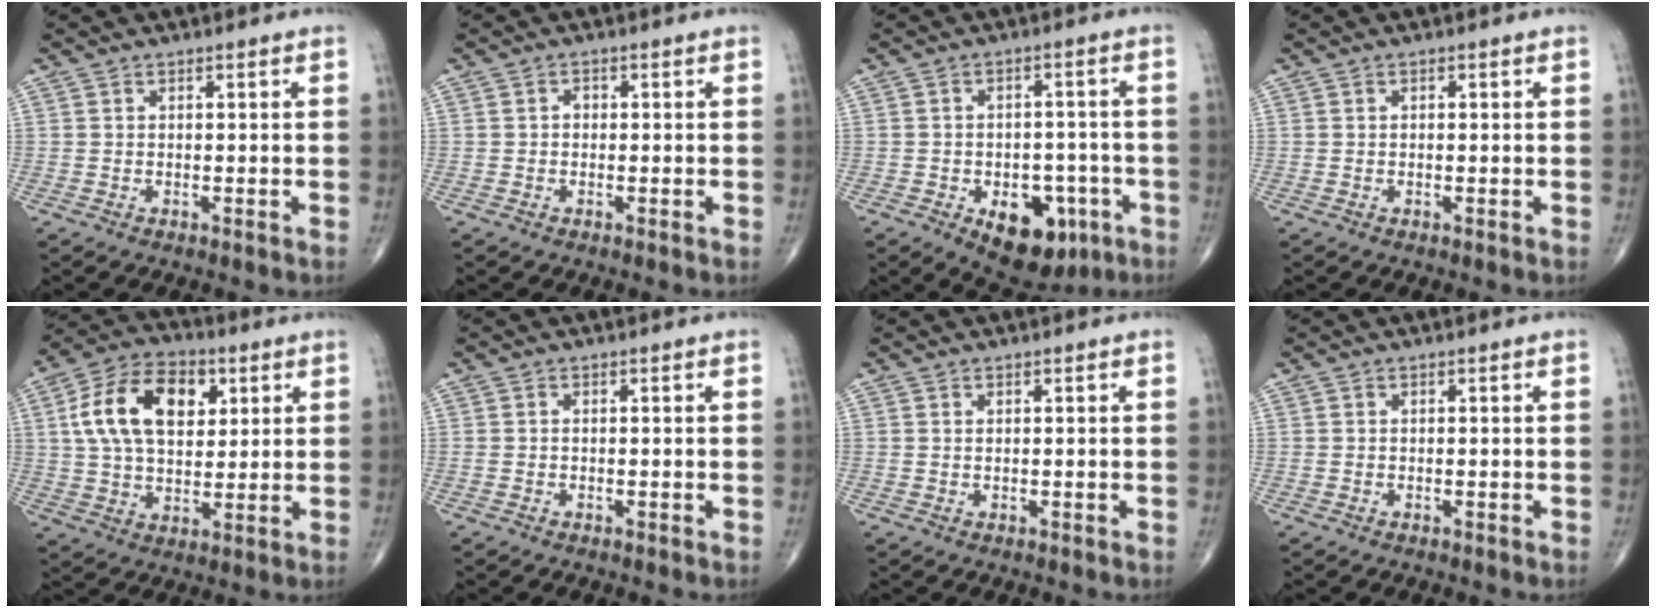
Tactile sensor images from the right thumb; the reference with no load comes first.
{"total": 1.1, "force": [-0.1, 0.9, 0.6], "torque": [-0.004, 0.004, -0.005]}
{"total": 12.5, "force": [-5.4, 7.6, 8.3], "torque": [-0.079, 0.027, -0.064]}
{"total": 0.5, "force": [0.1, 0.2, 0.5], "torque": [-0.013, 0.003, 0.004]}
{"total": 16.3, "force": [4.5, 10.2, 11.9], "torque": [-0.193, 0.006, 0.076]}
{"total": 0.5, "force": [-0.1, 0.2, 0.5], "torque": [-0.013, 0.000, -0.001]}
{"total": 0.0}
{"total": 0.0}